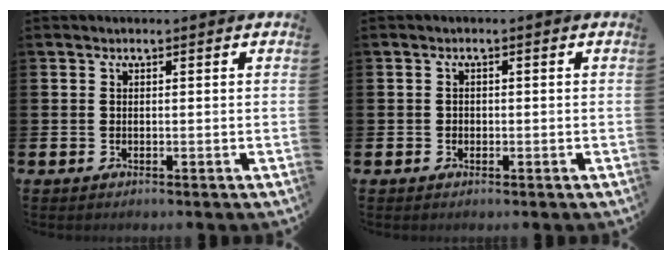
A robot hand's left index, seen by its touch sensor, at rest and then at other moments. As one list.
[{"total": 0.7, "force": [-0.2, 0.6, 0.2], "torque": [-0.003, 0.005, -0.006]}]